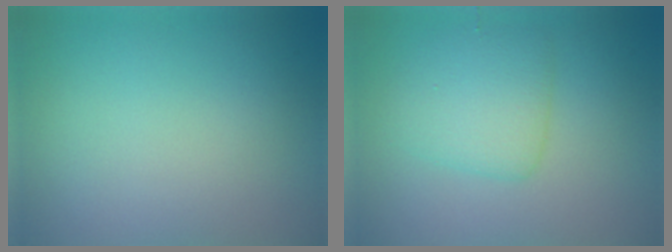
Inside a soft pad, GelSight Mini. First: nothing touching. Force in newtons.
{"total": 3.3, "press": 3.3, "slide": 0.1}